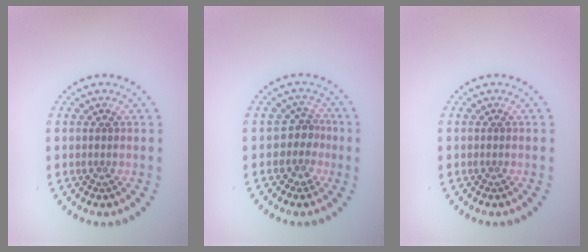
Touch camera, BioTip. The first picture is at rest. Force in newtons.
{"total": 2.3, "press": 1.6, "slide": 1.7}
{"total": 0.0}